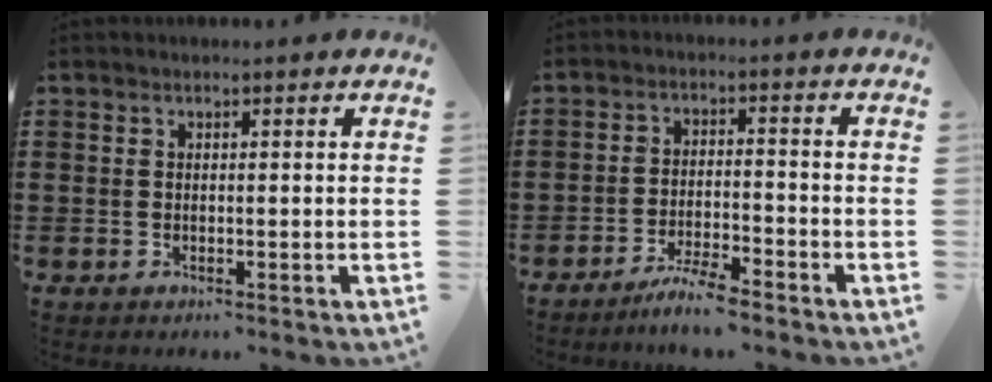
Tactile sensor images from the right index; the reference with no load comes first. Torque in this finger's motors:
{"motor_torque": [1.75, 0.39, 0.41, 0.04]}